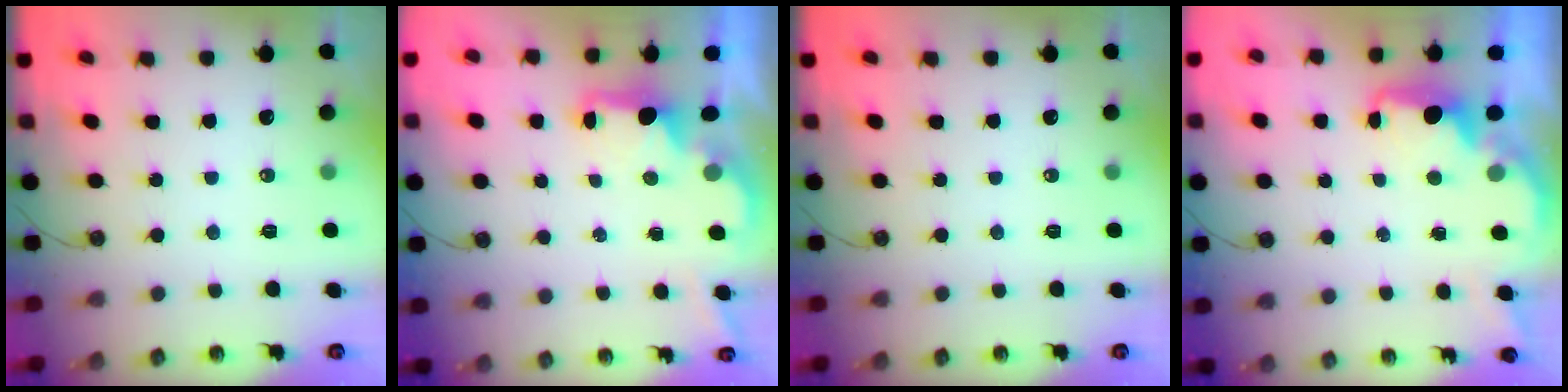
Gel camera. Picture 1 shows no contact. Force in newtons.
{"total": 1.9, "press": 1.7, "slide": 0.7}
{"total": 0.0}
{"total": 2.2, "press": 2.0, "slide": 0.8}